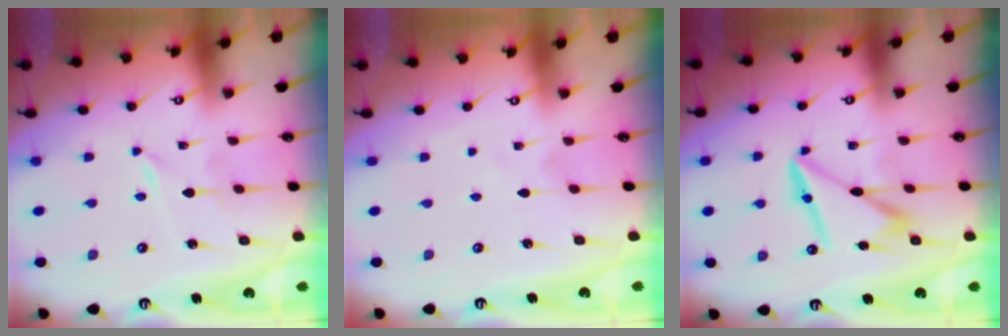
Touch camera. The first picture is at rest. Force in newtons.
{"total": 1.3, "press": 1.3, "slide": 0.2}
{"total": 10.0, "press": 9.9, "slide": 1.3}